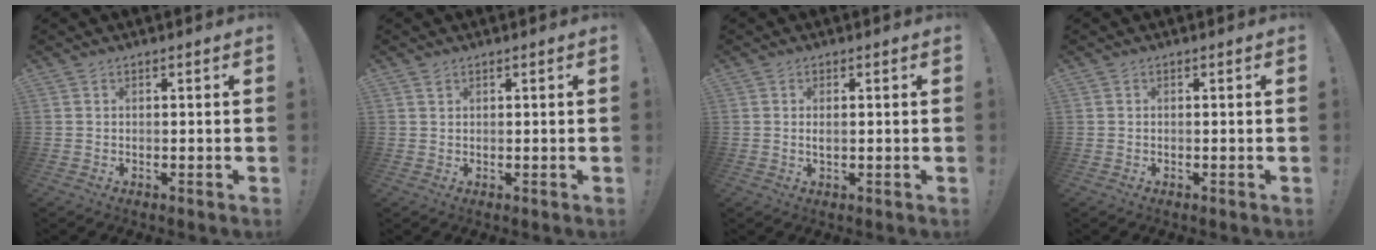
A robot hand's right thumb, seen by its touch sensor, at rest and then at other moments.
{"total": 0.9, "force": [0.6, 0.7, 0.2], "torque": [0.007, -0.004, 0.008]}
{"total": 1.6, "force": [0.4, 0.3, 1.5], "torque": [-0.022, -0.002, 0.006]}
{"total": 0.0}